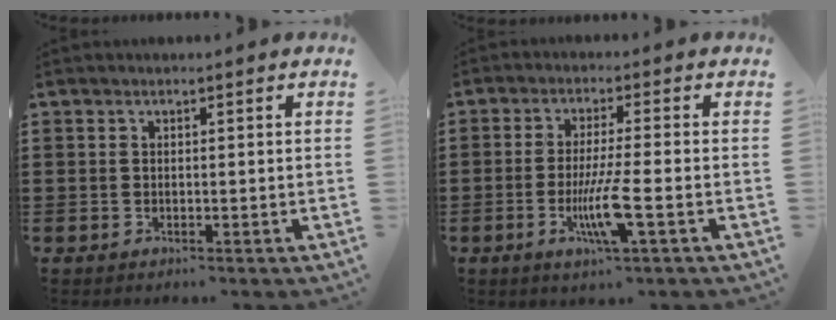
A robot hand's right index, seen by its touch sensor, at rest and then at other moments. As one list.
[{"total": 7.4, "force": [-2.3, 0.4, 7.0], "torque": [-0.144, -0.024, -0.046]}]